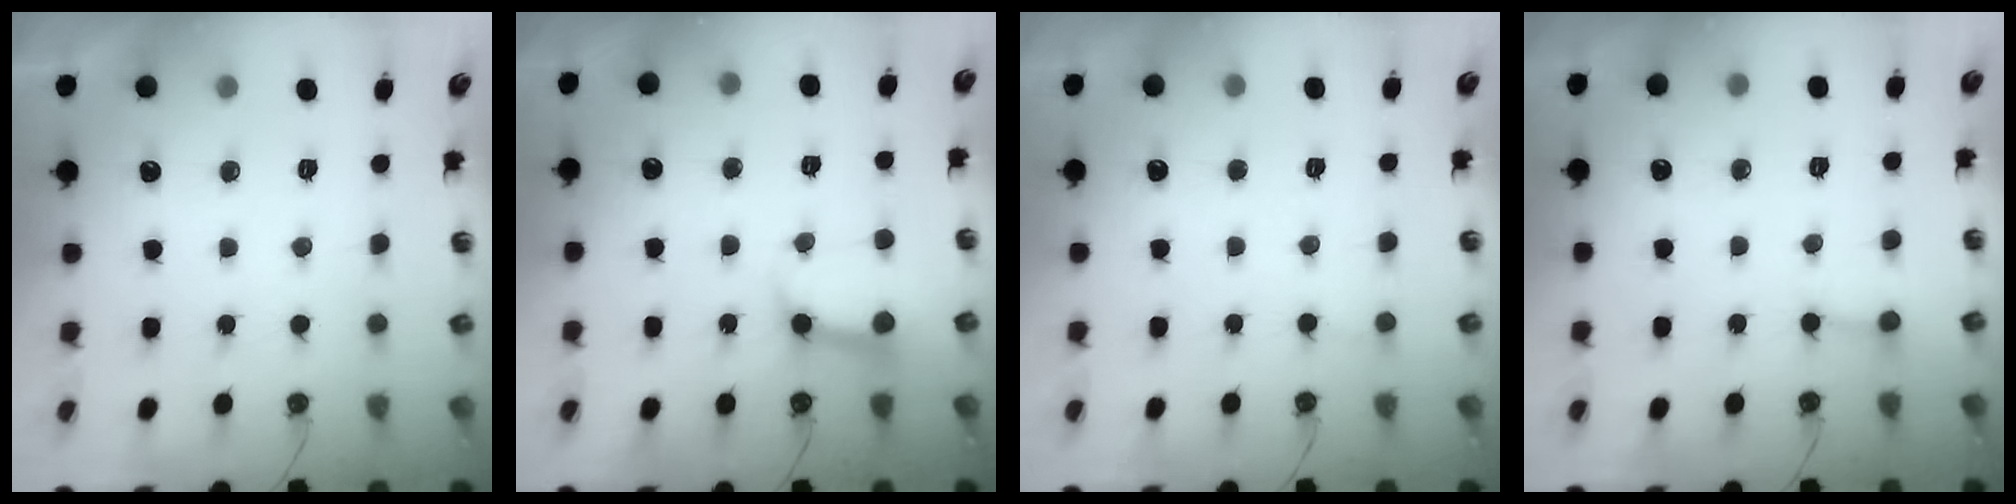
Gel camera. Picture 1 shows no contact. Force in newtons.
{"total": 10.5, "press": 10.4, "slide": 1.2}
{"total": 4.9, "press": 4.9, "slide": 0.3}
{"total": 2.0, "press": 2.0, "slide": 0.0}